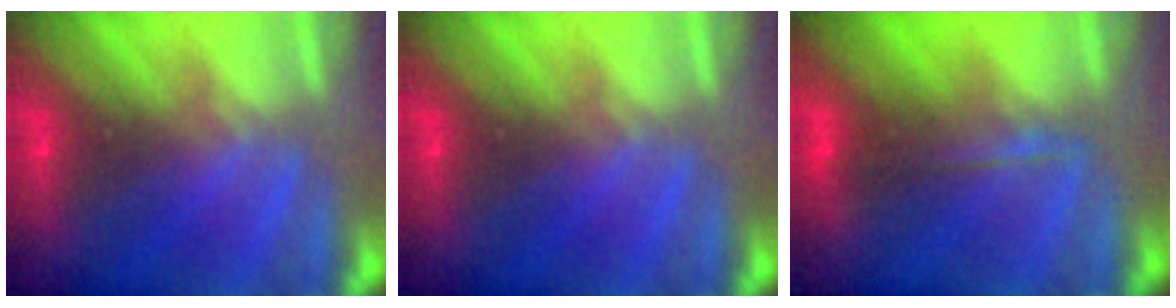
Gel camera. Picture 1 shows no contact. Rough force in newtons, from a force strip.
{"total": 0.0}
{"total": 2.0}